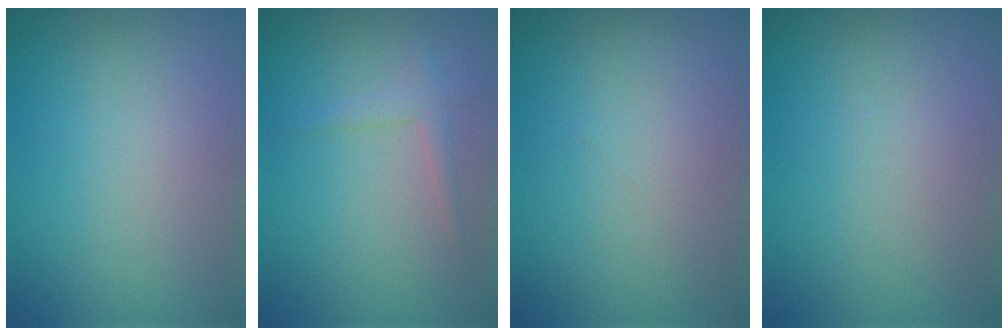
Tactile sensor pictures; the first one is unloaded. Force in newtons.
{"total": 1.6, "press": 1.6, "slide": 0.1}
{"total": 0.0}
{"total": 0.0}